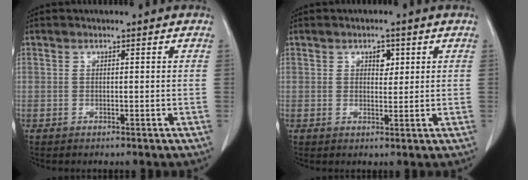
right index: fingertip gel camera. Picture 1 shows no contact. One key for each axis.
{"total": 2.3, "fx": 1.0, "fy": 1.4, "fz": 1.5, "tx": -0.018, "ty": 0.000, "tz": 0.014}